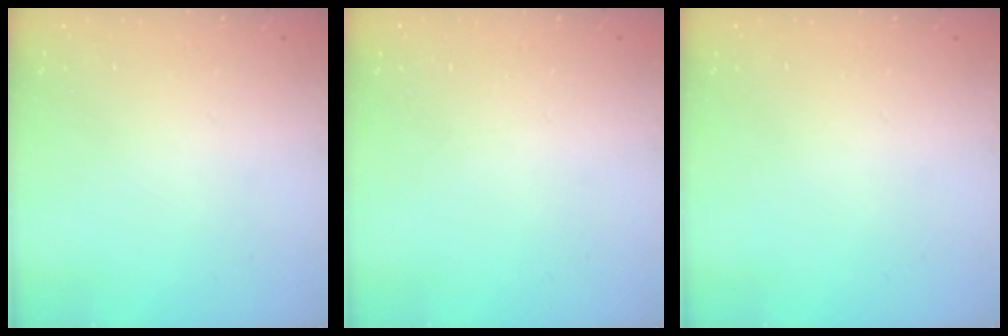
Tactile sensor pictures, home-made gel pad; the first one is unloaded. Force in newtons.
{"total": 0.0}
{"total": 0.0}